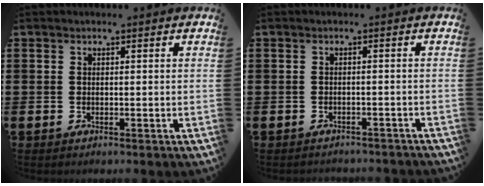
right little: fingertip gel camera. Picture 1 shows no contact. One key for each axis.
{"total": 1.0, "fx": -1.0, "fy": 0.0, "fz": -0.1, "tx": -0.001, "ty": 0.001, "tz": -0.021}